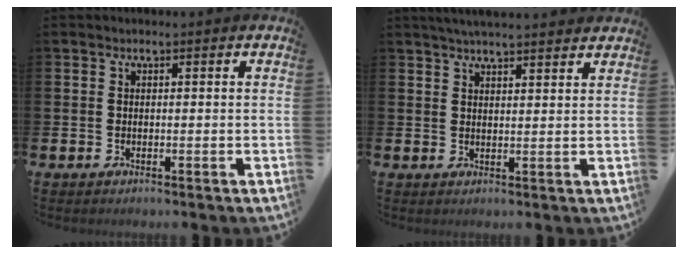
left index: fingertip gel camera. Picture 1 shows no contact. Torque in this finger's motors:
{"motor_torque": [0.97, -1.17, 0.57, 0.04]}